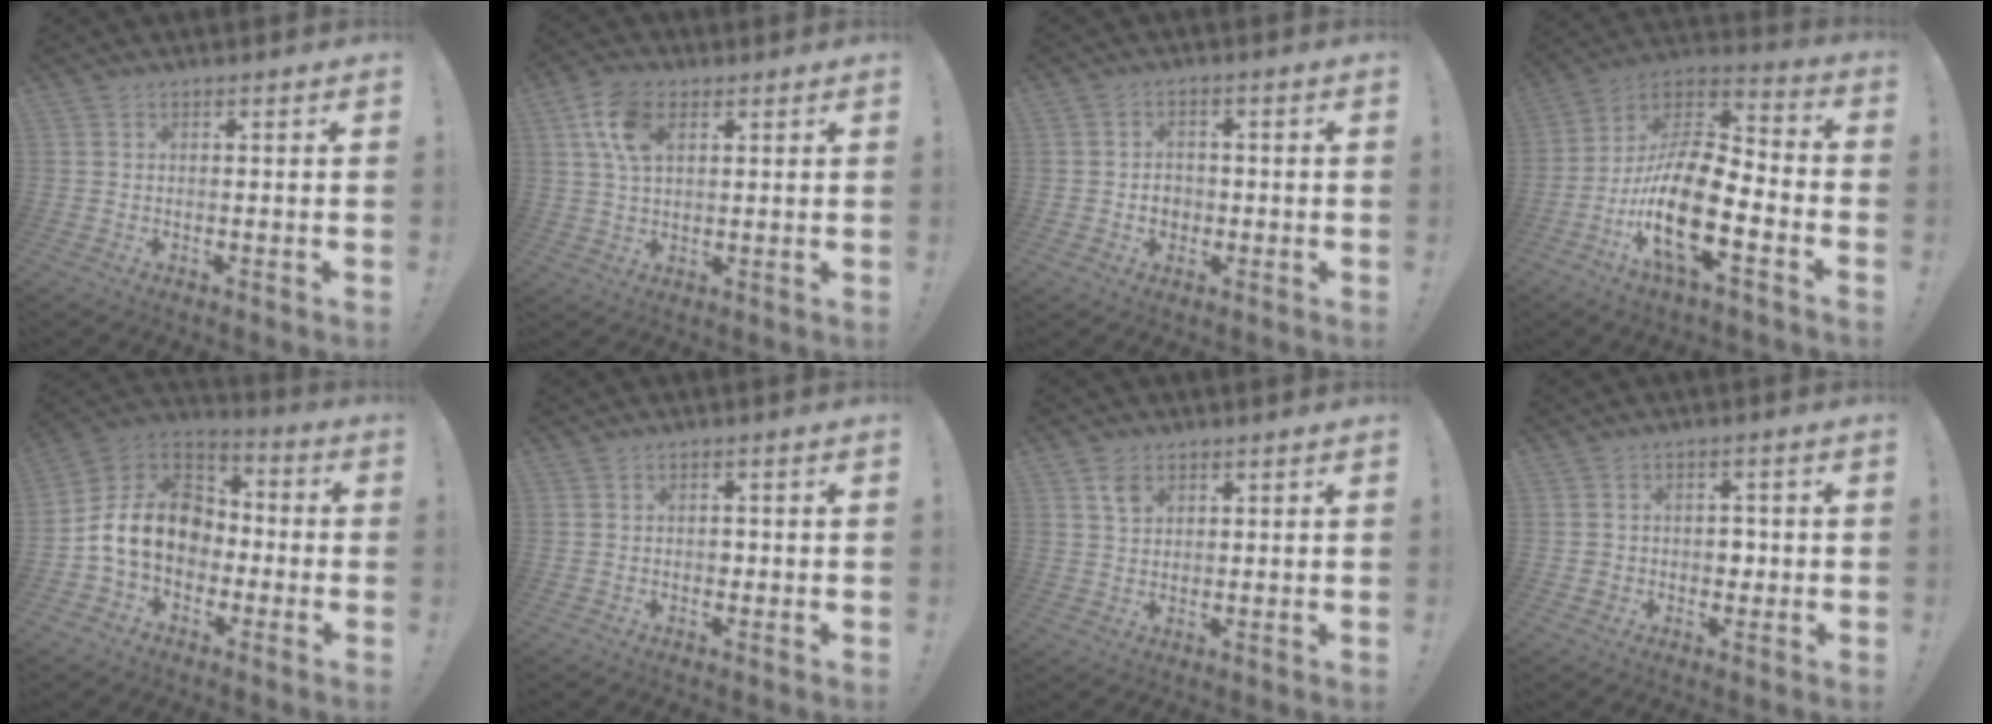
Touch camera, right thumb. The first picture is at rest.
{"total": 9.7, "force": [3.7, 5.7, 6.8], "torque": [-0.135, 0.001, 0.069]}
{"total": 3.7, "force": [-0.7, 3.3, 1.5], "torque": [-0.008, -0.004, -0.016]}
{"total": 20.9, "force": [-7.3, 8.3, 17.7], "torque": [-0.353, 0.028, -0.122]}
{"total": 16.6, "force": [-0.7, 12.7, 10.6], "torque": [-0.185, 0.028, -0.002]}
{"total": 1.0, "force": [-0.3, 0.9, 0.4], "torque": [0.000, 0.000, -0.007]}
{"total": 4.1, "force": [2.2, 3.0, 1.8], "torque": [-0.020, -0.008, 0.039]}
{"total": 4.2, "force": [0.0, 3.9, 1.4], "torque": [-0.011, -0.002, -0.003]}